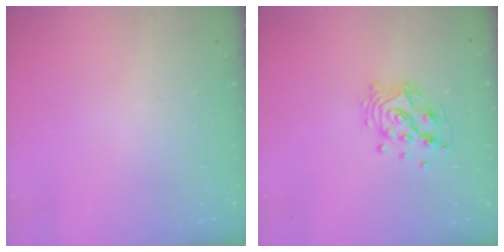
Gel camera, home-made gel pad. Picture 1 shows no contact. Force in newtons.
{"total": 12.0, "press": 11.9, "slide": 1.2}